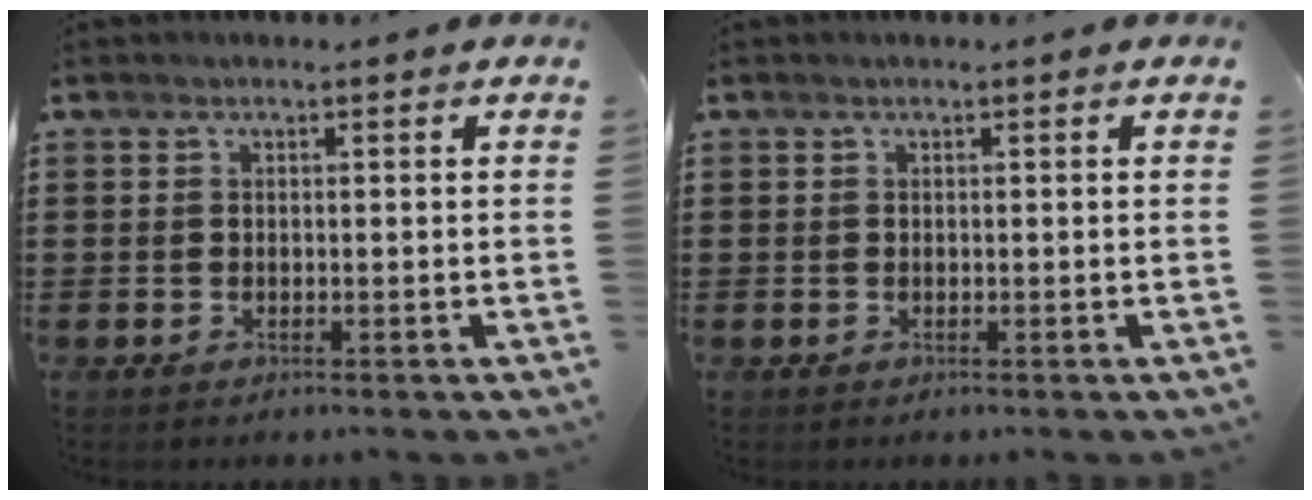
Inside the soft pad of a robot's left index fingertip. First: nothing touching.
{"total": 0.0}